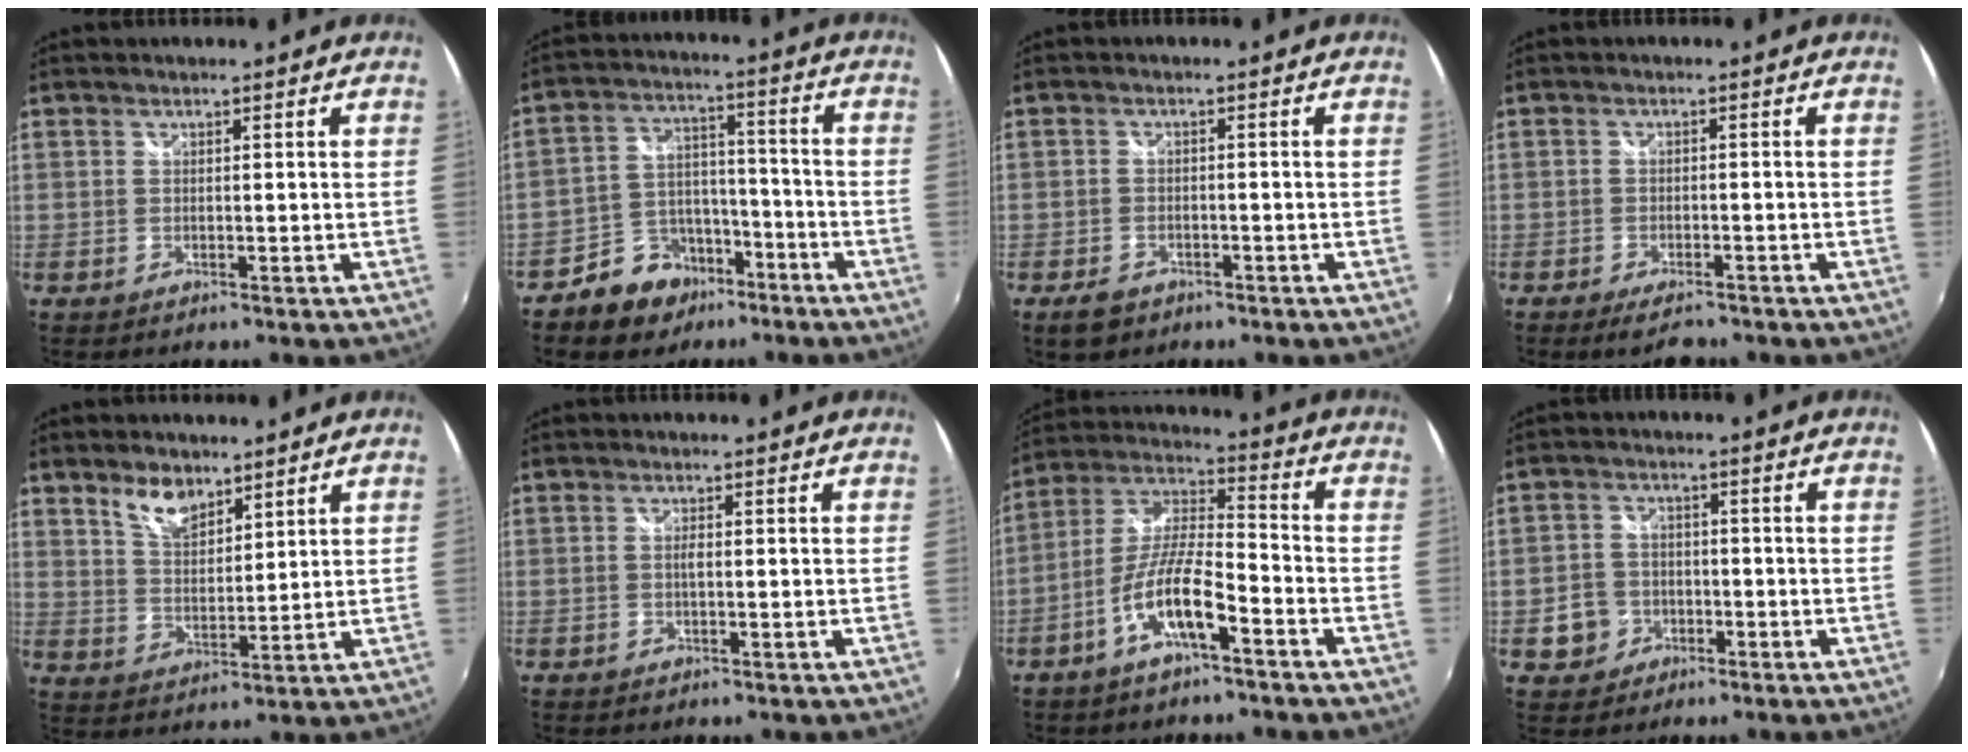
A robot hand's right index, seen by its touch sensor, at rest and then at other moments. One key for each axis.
{"total": 9.9, "fx": -6.6, "fy": 6.9, "fz": 2.8, "tx": -0.062, "ty": 0.031, "tz": -0.097}
{"total": 4.2, "fx": -2.8, "fy": 2.6, "fz": 1.7, "tx": -0.050, "ty": 0.000, "tz": -0.041}
{"total": 4.6, "fx": -3.7, "fy": 1.5, "fz": 2.3, "tx": -0.055, "ty": -0.010, "tz": -0.061}
{"total": 6.3, "fx": 4.6, "fy": 2.8, "fz": 3.3, "tx": -0.055, "ty": 0.004, "tz": 0.087}
{"total": 0.9, "fx": -0.1, "fy": 0.1, "fz": 0.9, "tx": -0.017, "ty": 0.002, "tz": -0.003}
{"total": 10.5, "fx": -5.5, "fy": 2.1, "fz": 8.6, "tx": -0.184, "ty": 0.004, "tz": -0.103}
{"total": 5.4, "fx": -2.1, "fy": 4.9, "fz": 1.1, "tx": -0.032, "ty": 0.016, "tz": -0.028}